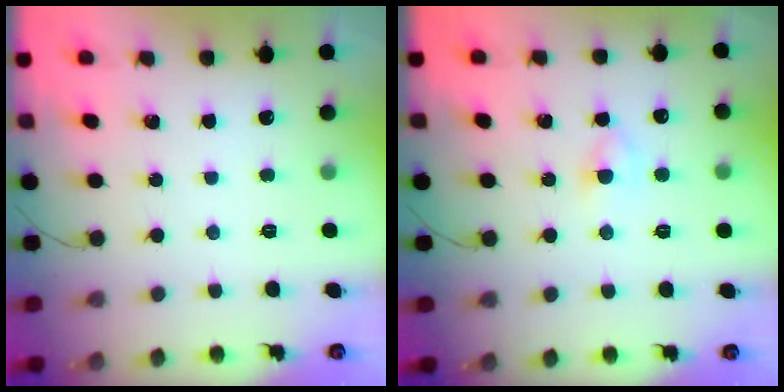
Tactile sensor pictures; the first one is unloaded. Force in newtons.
{"total": 3.7, "press": 3.5, "slide": 1.3}